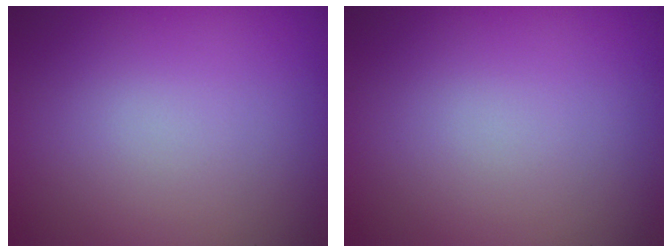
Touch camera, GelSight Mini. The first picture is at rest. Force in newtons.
{"total": 0.0}